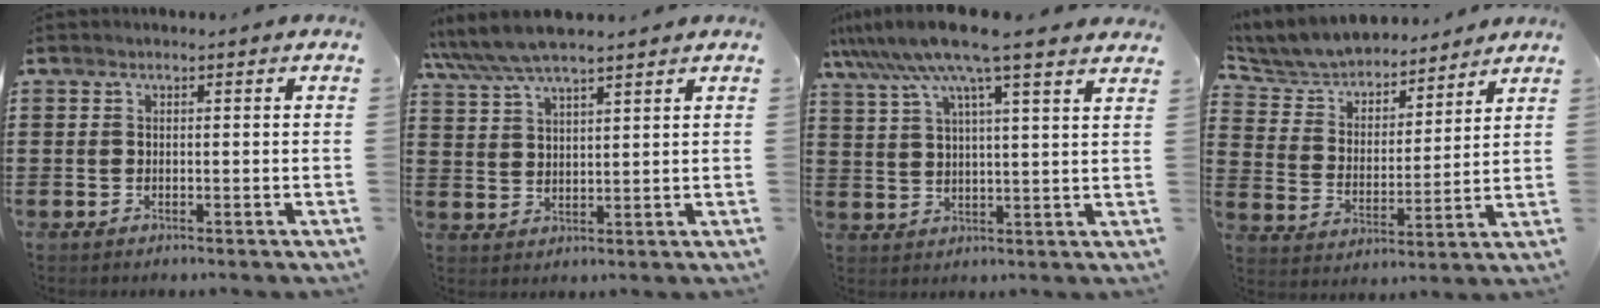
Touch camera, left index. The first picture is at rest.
{"total": 5.8, "force": [5.1, 1.1, 2.6], "torque": [-0.066, -0.012, 0.092]}
{"total": 10.1, "force": [8.0, 0.0, 6.1], "torque": [-0.144, -0.026, 0.138]}
{"total": 5.9, "force": [5.8, 1.1, 0.5], "torque": [-0.046, -0.038, 0.098]}